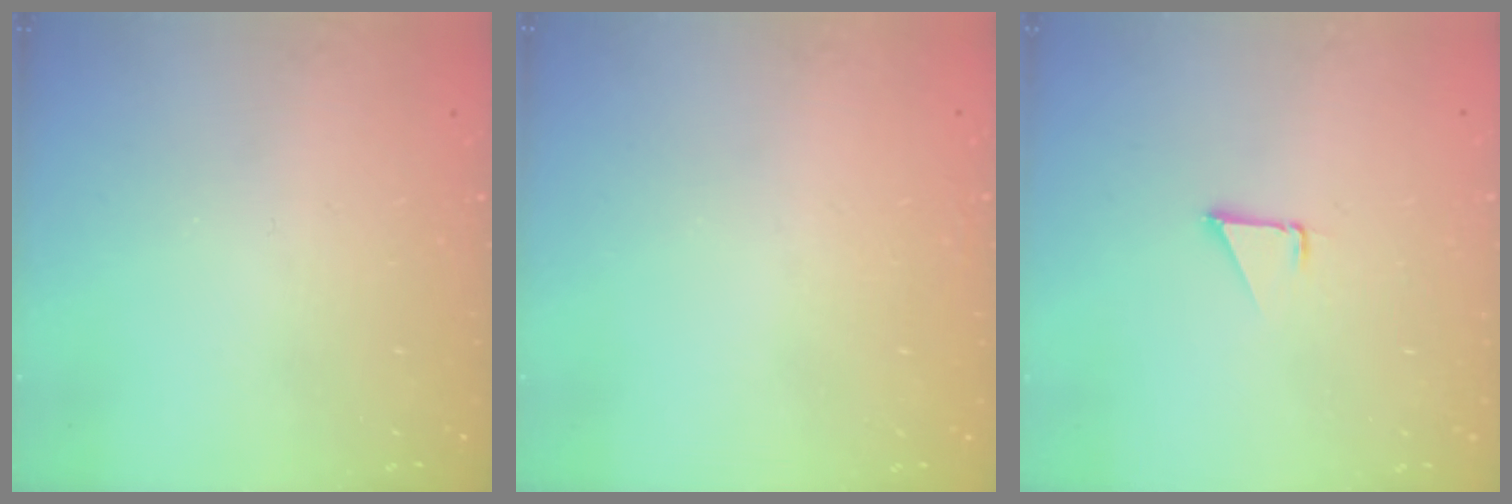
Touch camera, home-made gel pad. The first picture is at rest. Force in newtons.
{"total": 1.6, "press": 1.6, "slide": 0.0}
{"total": 1.3, "press": 1.3, "slide": 0.1}